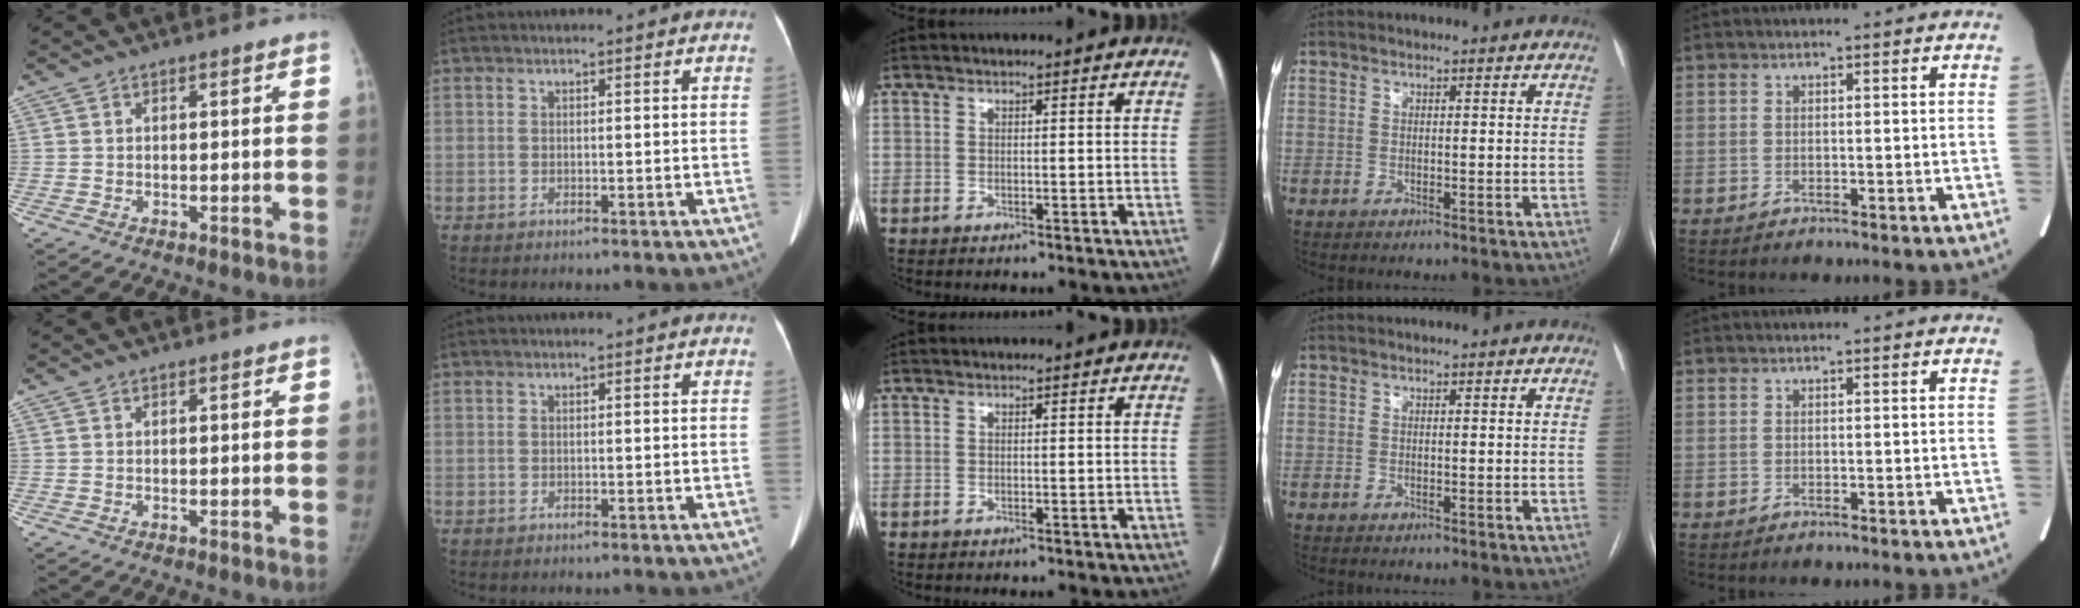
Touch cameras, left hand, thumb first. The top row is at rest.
{}